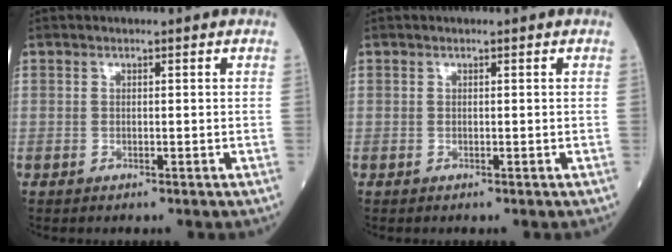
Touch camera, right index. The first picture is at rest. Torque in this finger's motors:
{"motor_torque": [0.00, 0.00, -0.02, -0.01]}